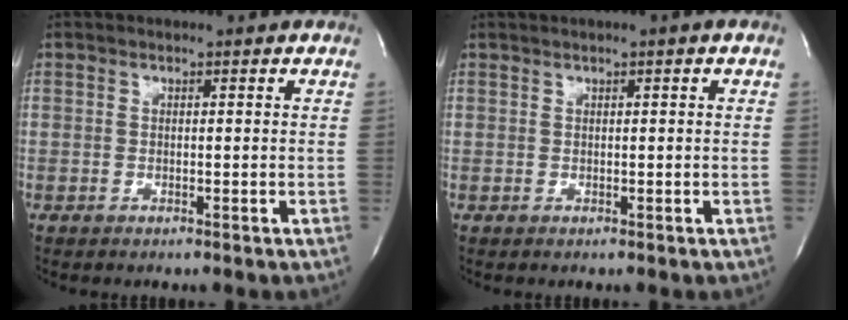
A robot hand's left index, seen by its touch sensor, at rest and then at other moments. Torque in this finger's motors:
{"motor_torque": [0.24, -0.33, 0.93, 0.17]}